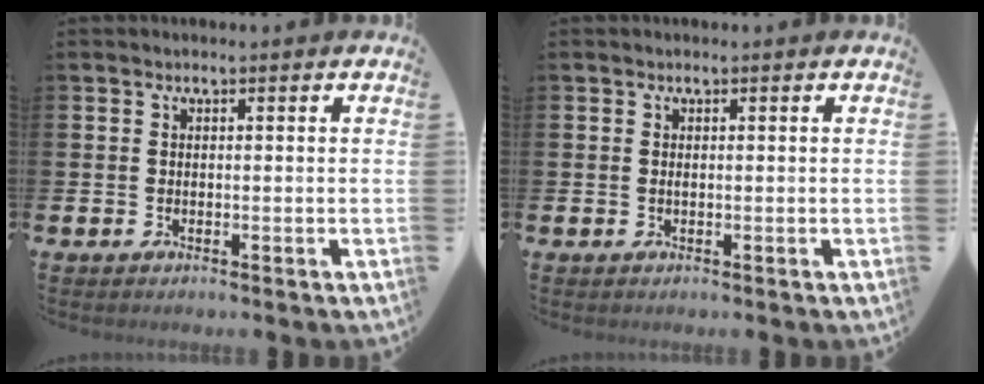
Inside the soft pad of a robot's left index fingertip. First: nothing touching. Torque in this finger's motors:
{"motor_torque": [0.04, -0.04, -0.01, 0.02]}